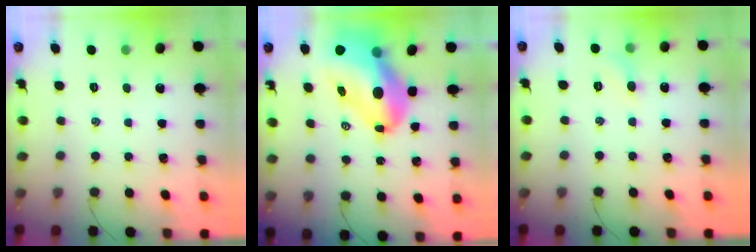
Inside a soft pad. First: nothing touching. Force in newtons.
{"total": 16.8, "press": 16.1, "slide": 4.9}
{"total": 5.3, "press": 5.0, "slide": 1.6}